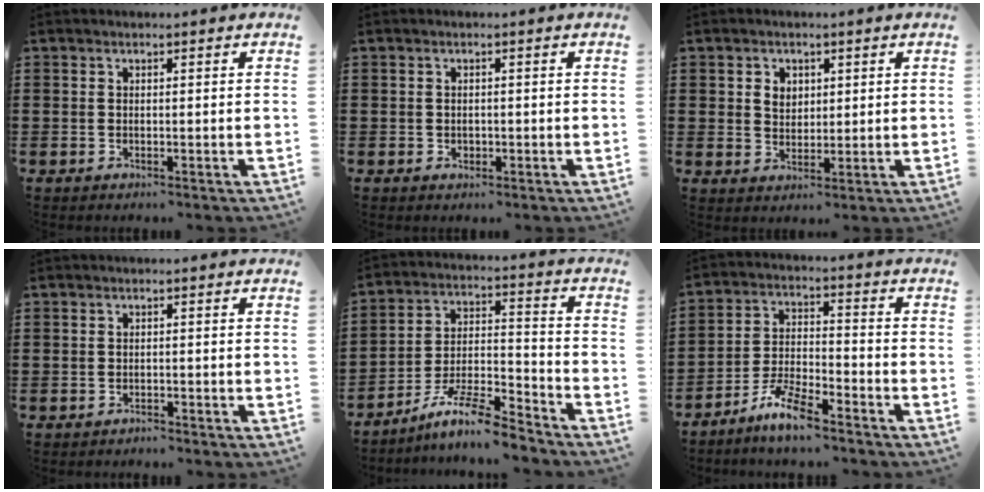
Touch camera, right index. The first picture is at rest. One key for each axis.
{"total": 0.8, "fx": -0.1, "fy": 0.7, "fz": 0.2, "tx": -0.007, "ty": 0.004, "tz": -0.003}
{"total": 2.8, "fx": 1.1, "fy": 2.3, "fz": 1.1, "tx": -0.030, "ty": 0.009, "tz": 0.019}
{"total": 0.9, "fx": -0.8, "fy": 0.2, "fz": -0.2, "tx": 0.001, "ty": 0.005, "tz": -0.020}
{"total": 10.0, "fx": -8.6, "fy": 1.0, "fz": 5.0, "tx": -0.086, "ty": 0.020, "tz": -0.164}
{"total": 6.8, "fx": -5.8, "fy": 0.8, "fz": 3.4, "tx": -0.082, "ty": -0.003, "tz": -0.113}